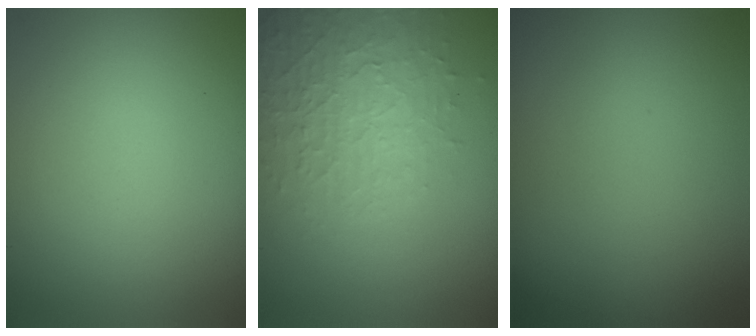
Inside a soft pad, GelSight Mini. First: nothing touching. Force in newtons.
{"total": 4.1, "press": 4.0, "slide": 0.9}
{"total": 0.0}